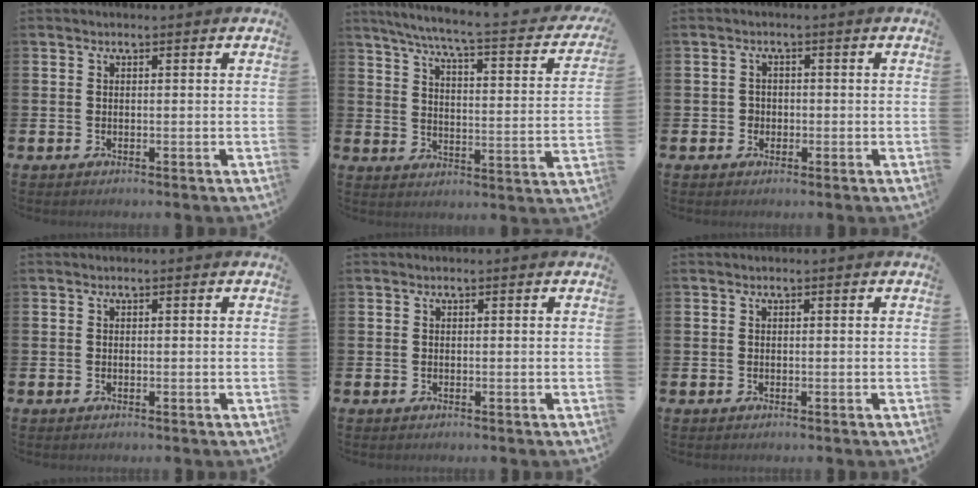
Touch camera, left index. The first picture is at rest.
{"total": 6.0, "force": [5.0, 0.3, 3.3], "torque": [-0.081, -0.045, 0.075]}
{"total": 1.6, "force": [-0.4, 1.5, 0.2], "torque": [0.000, 0.002, -0.013]}
{"total": 0.0}
{"total": 0.0}
{"total": 0.0}